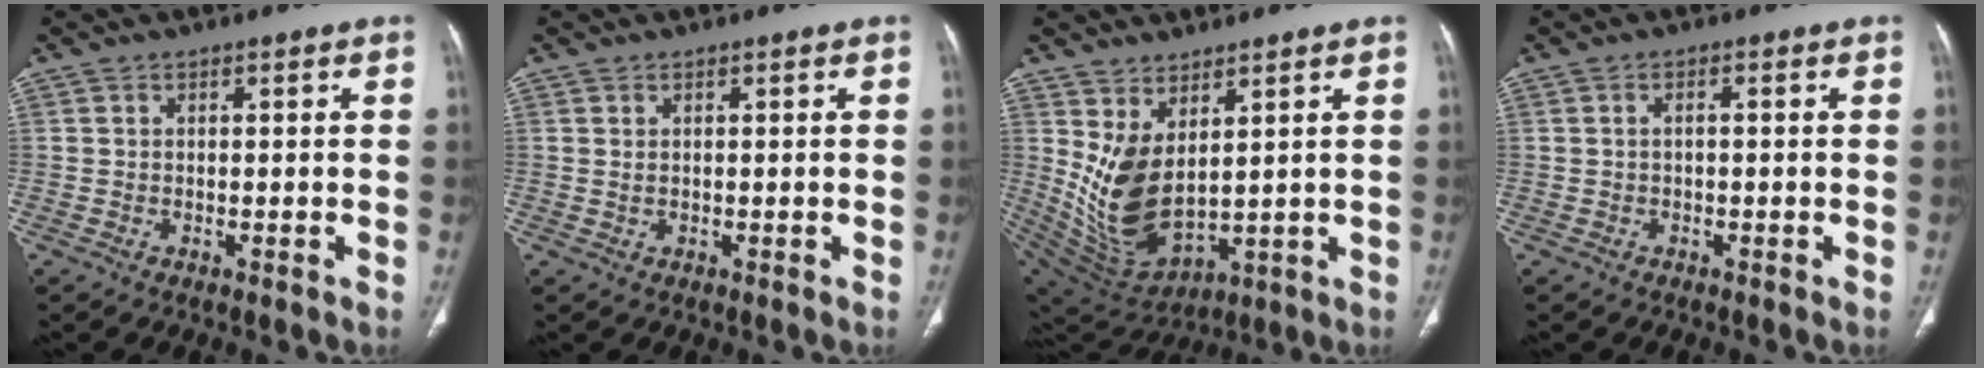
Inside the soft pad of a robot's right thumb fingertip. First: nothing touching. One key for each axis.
{"total": 0.9, "fx": 0.3, "fy": 0.5, "fz": 0.6, "tx": -0.012, "ty": -0.001, "tz": 0.010}
{"total": 12.3, "fx": 3.5, "fy": 6.4, "fz": 9.9, "tx": -0.181, "ty": -0.037, "tz": 0.098}
{"total": 1.0, "fx": -0.1, "fy": 0.5, "fz": 0.9, "tx": -0.017, "ty": 0.005, "tz": -0.002}